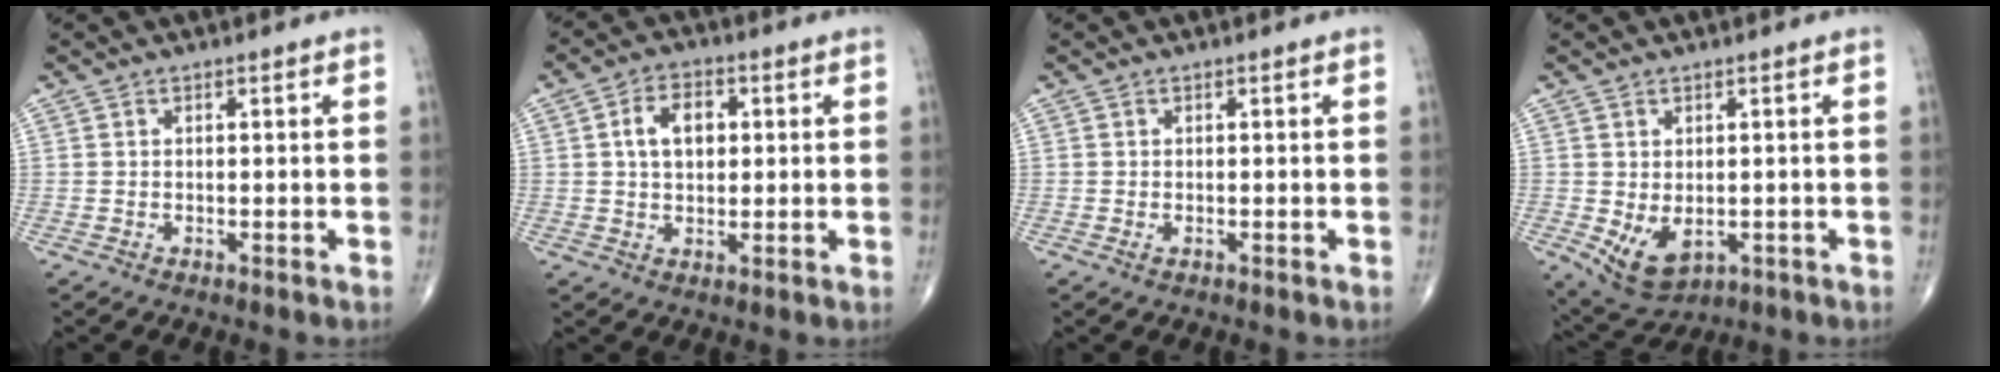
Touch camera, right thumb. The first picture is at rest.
{"total": 7.0, "force": [1.4, 4.6, 5.2], "torque": [-0.075, 0.008, 0.021]}
{"total": 0.5, "force": [-0.2, 0.3, 0.4], "torque": [-0.007, -0.001, -0.003]}
{"total": 7.1, "force": [-1.2, 4.6, 5.3], "torque": [-0.082, -0.011, -0.002]}